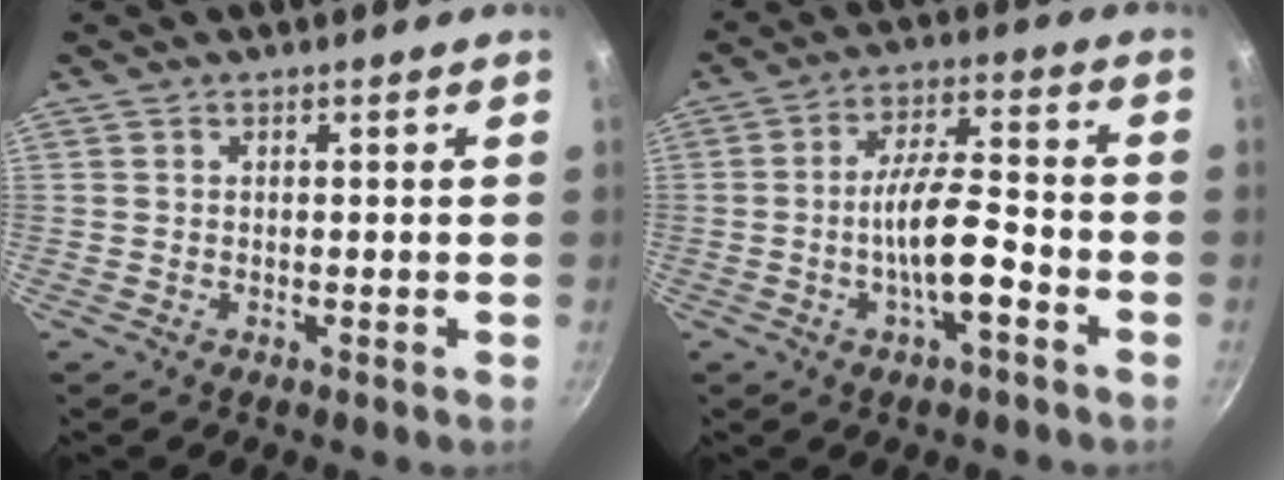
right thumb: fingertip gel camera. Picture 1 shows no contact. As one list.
[{"total": 10.0, "force": [-3.5, 2.8, 8.9], "torque": [-0.154, 0.031, -0.064]}]